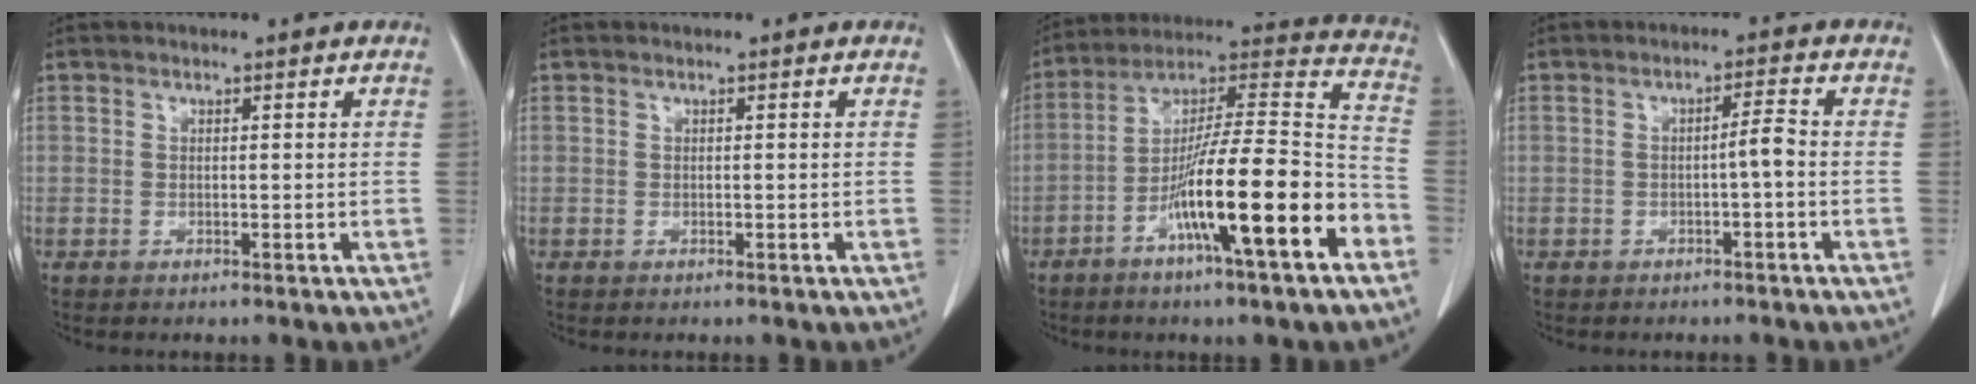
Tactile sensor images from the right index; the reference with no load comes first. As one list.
[{"total": 0.0}, {"total": 19.9, "force": [-8.5, 1.2, 17.9], "torque": [-0.294, -0.008, -0.146]}, {"total": 2.5, "force": [-0.7, 0.0, 2.4], "torque": [-0.036, 0.003, -0.014]}]